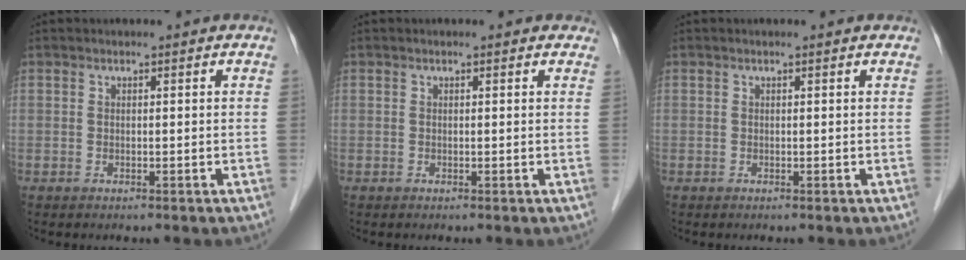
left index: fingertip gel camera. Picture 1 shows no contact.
{"total": 0.9, "force": [0.6, 0.5, 0.4], "torque": [-0.002, 0.007, 0.002]}
{"total": 0.0}